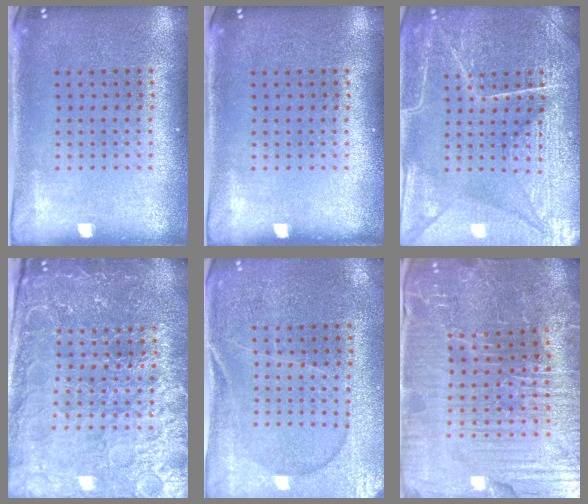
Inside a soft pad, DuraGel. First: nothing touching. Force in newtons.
{"total": 0.0}
{"total": 7.1, "press": 7.1, "slide": 1.0}
{"total": 5.0, "press": 4.6, "slide": 1.8}
{"total": 1.1, "press": 1.1, "slide": 0.4}
{"total": 5.9, "press": 5.5, "slide": 1.9}